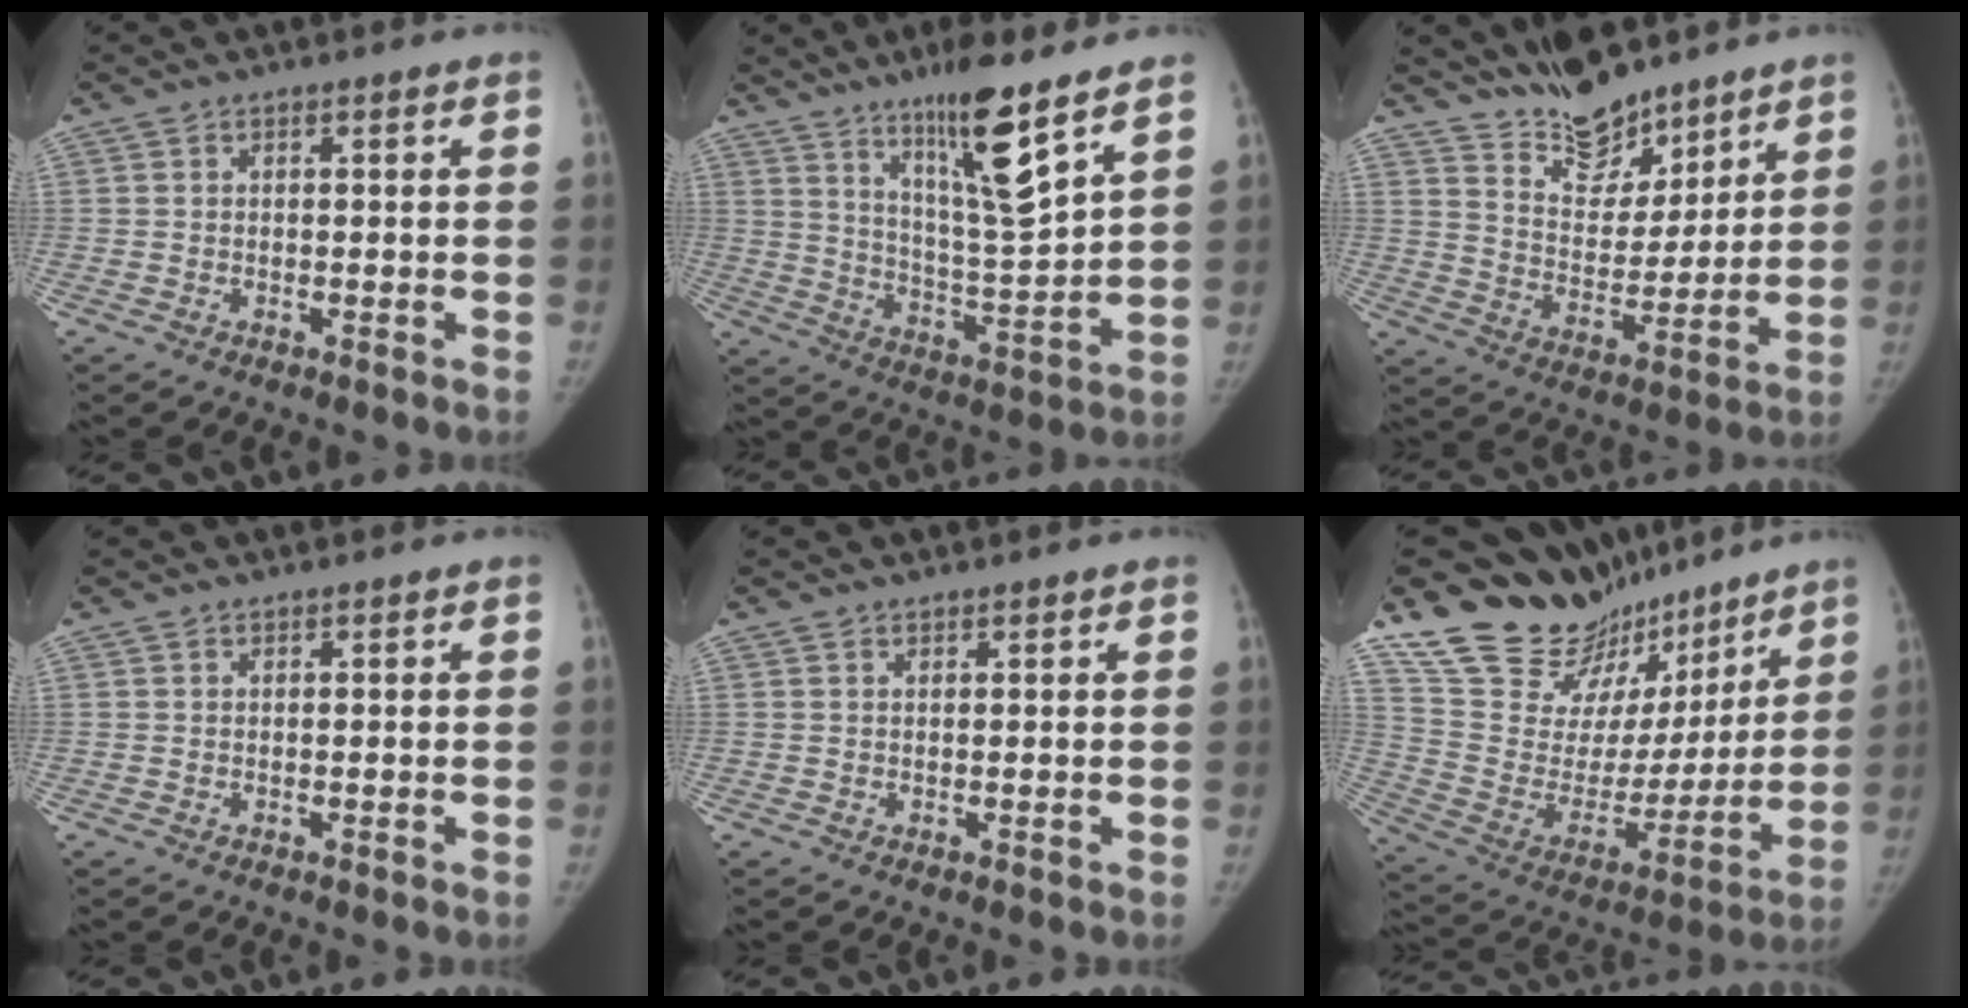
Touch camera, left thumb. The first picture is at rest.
{"total": 14.8, "force": [9.5, 1.5, 11.2], "torque": [-0.184, -0.070, 0.172]}
{"total": 13.1, "force": [11.0, 5.1, 4.8], "torque": [-0.044, -0.076, 0.199]}
{"total": 0.0}
{"total": 0.7, "force": [0.6, 0.2, 0.2], "torque": [-0.003, -0.003, 0.010]}
{"total": 21.8, "force": [18.4, 10.0, 6.2], "torque": [-0.053, -0.097, 0.312]}